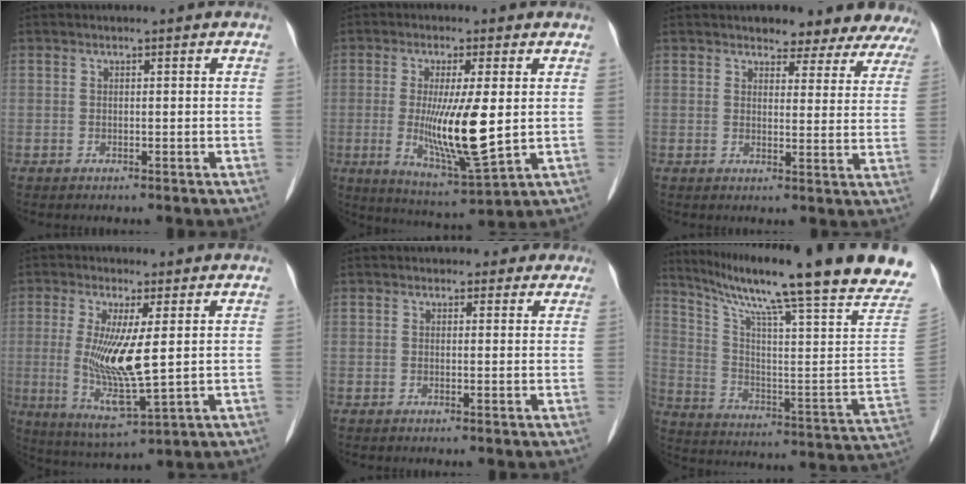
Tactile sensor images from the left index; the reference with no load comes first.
{"total": 10.9, "force": [0.0, 1.3, 10.8], "torque": [-0.205, -0.028, 0.004]}
{"total": 11.8, "force": [11.0, 3.3, 2.7], "torque": [-0.002, -0.014, 0.100]}
{"total": 9.9, "force": [0.6, 1.3, 9.8], "torque": [-0.202, -0.025, 0.018]}
{"total": 3.1, "force": [2.5, 1.8, 0.1], "torque": [0.014, -0.003, 0.015]}
{"total": 28.6, "force": [22.6, -0.5, 17.5], "torque": [-0.278, -0.073, 0.311]}